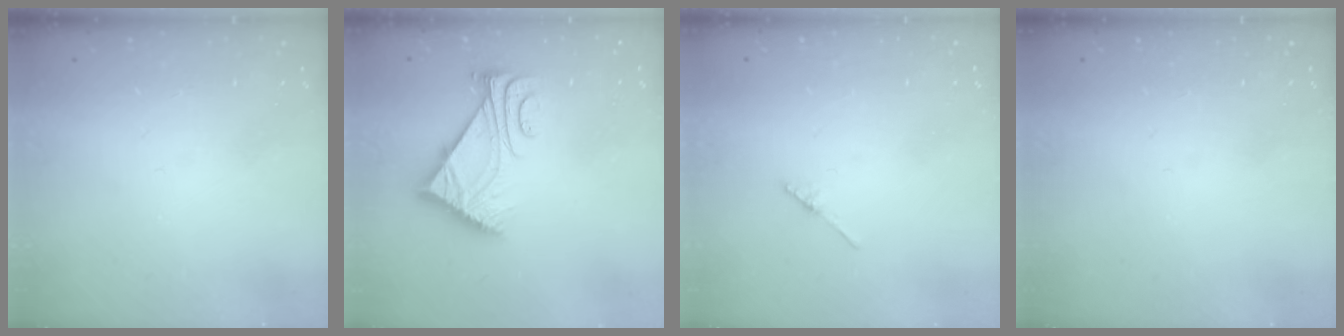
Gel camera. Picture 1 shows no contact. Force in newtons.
{"total": 8.1, "press": 8.0, "slide": 1.0}
{"total": 2.1, "press": 2.1, "slide": 0.1}
{"total": 0.0}